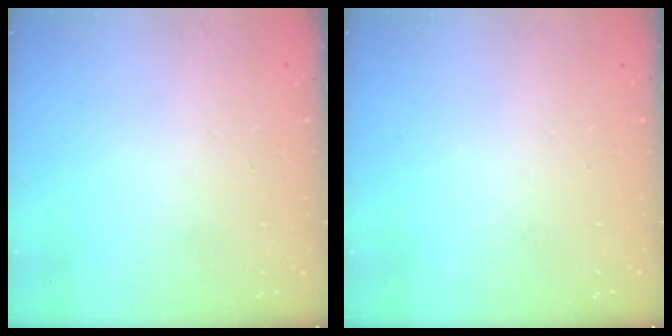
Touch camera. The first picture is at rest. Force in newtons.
{"total": 0.0}